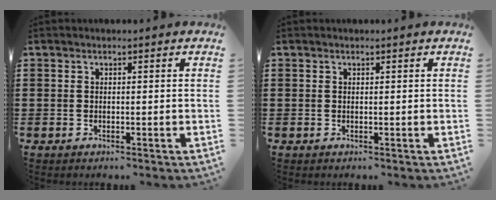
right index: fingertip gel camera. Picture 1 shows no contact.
{"total": 0.0}